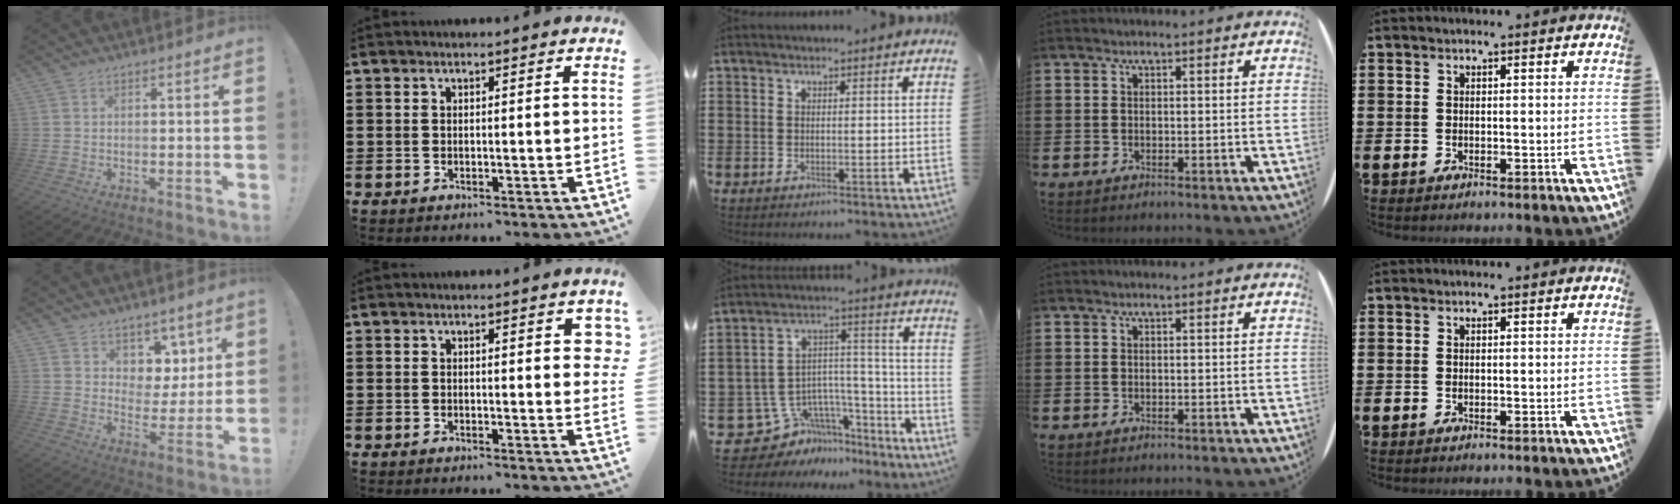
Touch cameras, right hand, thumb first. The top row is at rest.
{"thumb": {"total": 7.5, "force": [5.1, 5.4, 0.6], "torque": [-0.004, -0.050, 0.102]}, "index": {"total": 1.7, "force": [0.7, 0.7, 1.4], "torque": [-0.013, -0.002, 0.009]}, "middle": {"total": 7.9, "force": [-5.2, 5.7, 1.6], "torque": [-0.059, 0.000, -0.092]}}